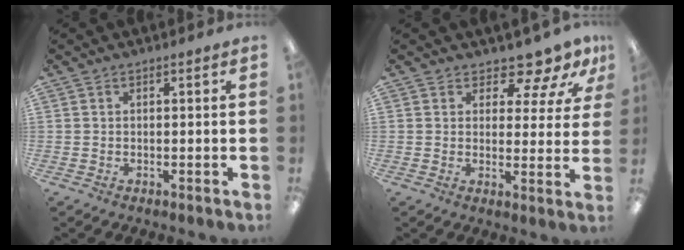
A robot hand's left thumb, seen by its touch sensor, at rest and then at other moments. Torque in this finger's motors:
{"motor_torque": [0.12, 0.10, -0.09, -0.30, 0.02]}